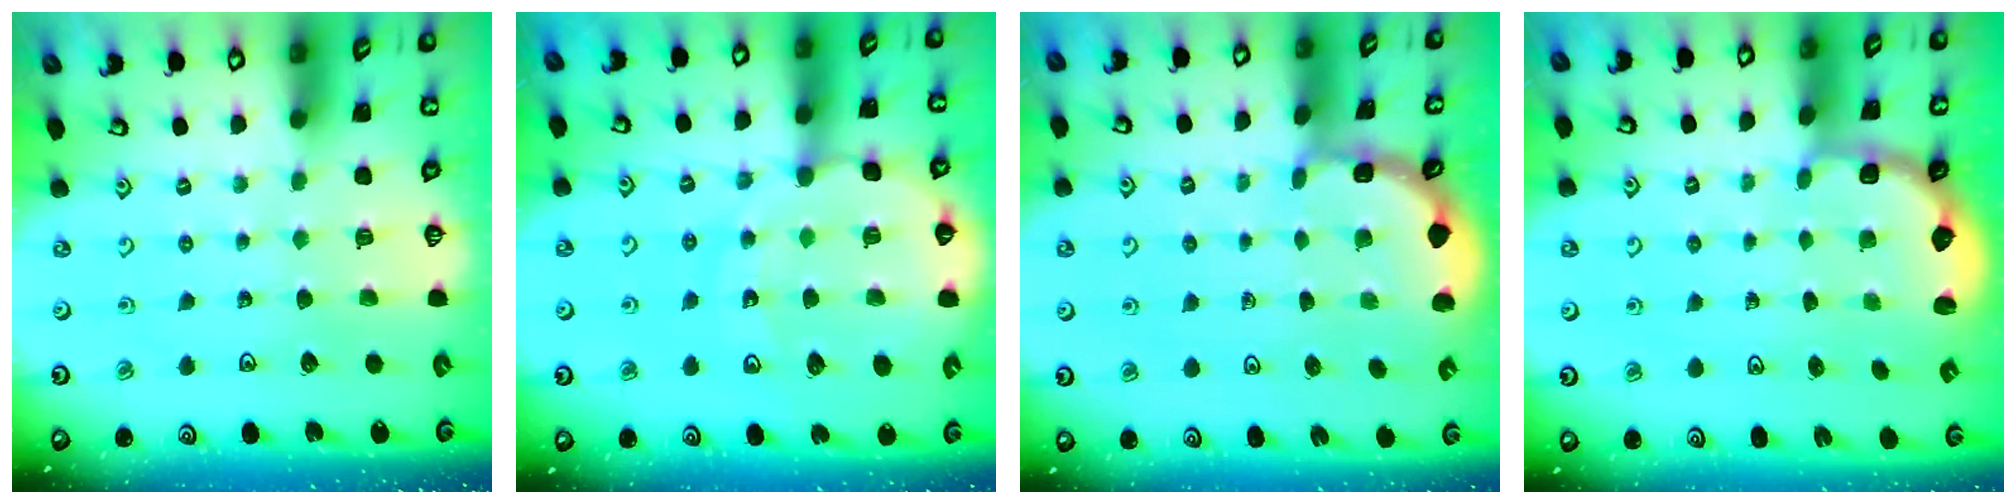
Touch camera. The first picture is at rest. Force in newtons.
{"total": 13.5, "press": 13.1, "slide": 3.0}
{"total": 1.8, "press": 1.8, "slide": 0.3}
{"total": 2.8, "press": 2.3, "slide": 1.5}